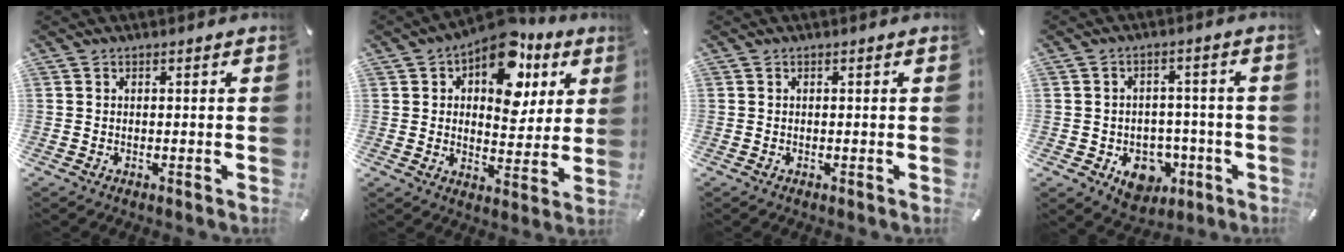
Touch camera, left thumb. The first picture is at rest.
{"total": 14.7, "force": [8.2, 8.5, 8.7], "torque": [-0.122, -0.048, 0.144]}
{"total": 0.0}
{"total": 8.7, "force": [-3.0, 7.3, 3.7], "torque": [-0.031, 0.019, -0.044]}